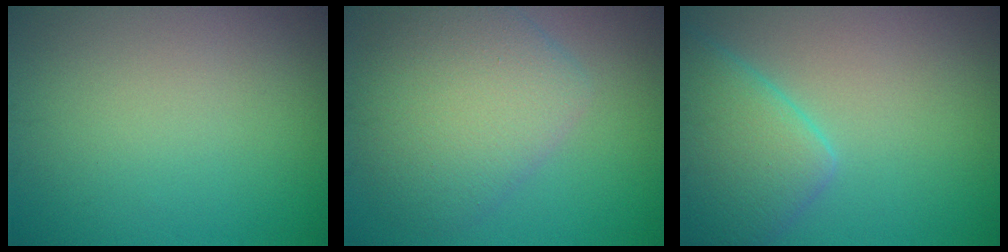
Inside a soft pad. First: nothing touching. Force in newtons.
{"total": 6.4, "press": 6.4, "slide": 0.2}
{"total": 6.0, "press": 6.0, "slide": 0.3}